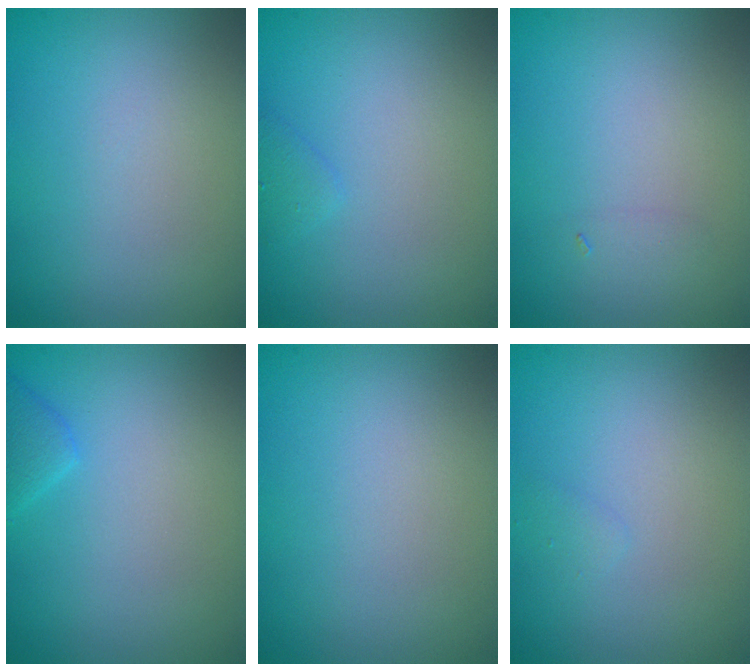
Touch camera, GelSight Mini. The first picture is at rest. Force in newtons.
{"total": 0.9, "press": 0.9, "slide": 0.0}
{"total": 0.6, "press": 0.6, "slide": 0.0}
{"total": 1.3, "press": 1.3, "slide": 0.1}
{"total": 0.0}
{"total": 0.5, "press": 0.5, "slide": 0.1}